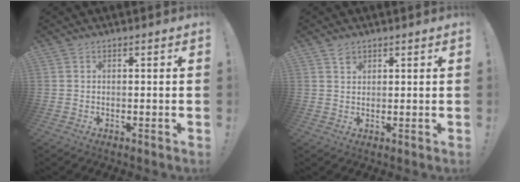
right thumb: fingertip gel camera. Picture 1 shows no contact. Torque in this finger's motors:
{"motor_torque": [-0.51, 0.39, 0.33, 0.14, 0.07]}